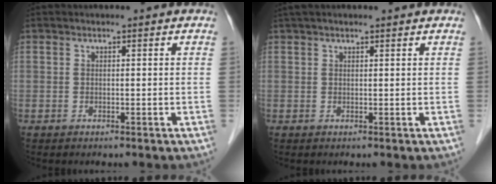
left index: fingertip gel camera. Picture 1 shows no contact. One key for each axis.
{"total": 3.7, "fx": 3.0, "fy": 0.6, "fz": 2.0, "tx": -0.029, "ty": 0.039, "tz": 0.050}